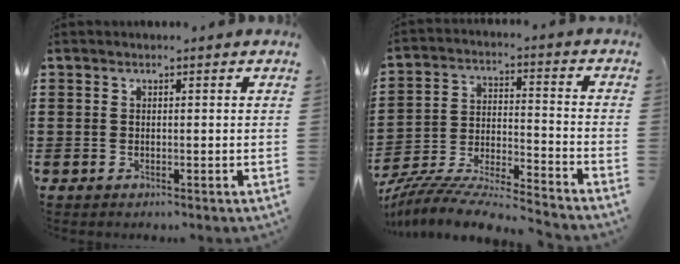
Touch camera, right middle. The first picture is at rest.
{"total": 8.7, "force": [-8.5, 0.3, 1.9], "torque": [-0.029, 0.005, -0.168]}